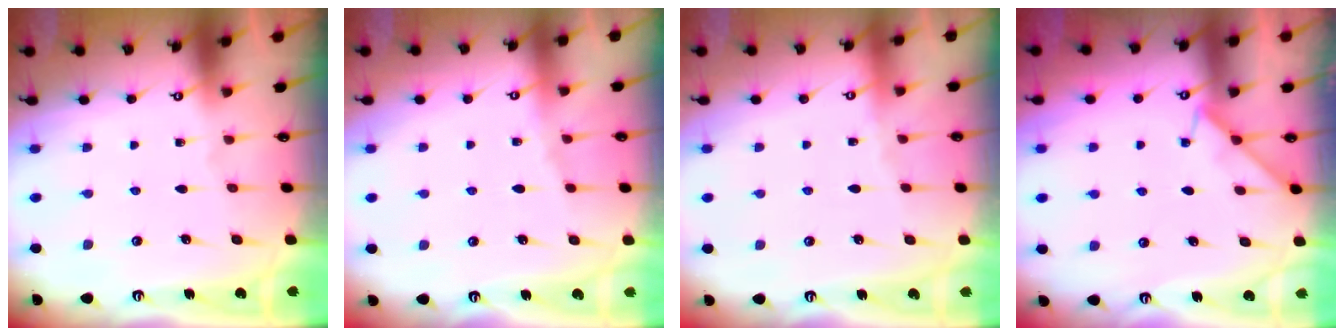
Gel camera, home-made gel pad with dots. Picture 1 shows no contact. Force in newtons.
{"total": 4.3, "press": 4.2, "slide": 0.7}
{"total": 1.6, "press": 1.6, "slide": 0.4}
{"total": 5.6, "press": 5.6, "slide": 0.7}